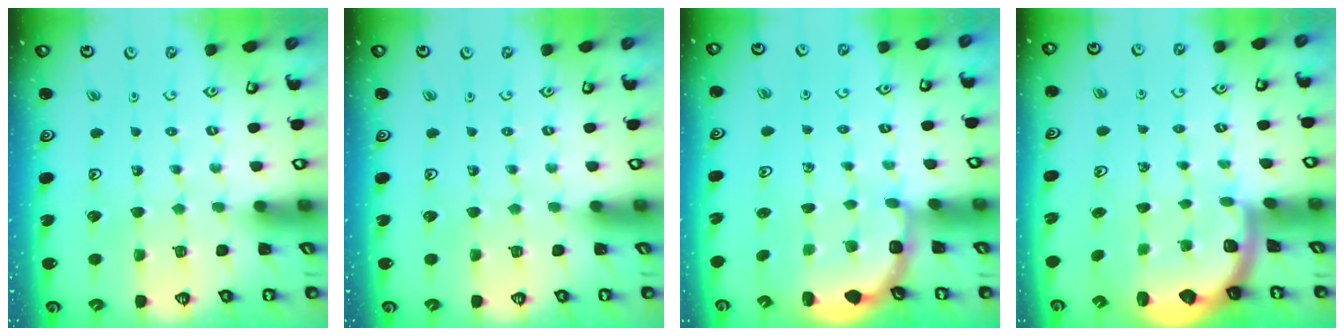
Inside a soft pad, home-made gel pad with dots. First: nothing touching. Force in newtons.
{"total": 0.0}
{"total": 3.0, "press": 2.4, "slide": 1.8}
{"total": 1.9, "press": 1.8, "slide": 0.5}